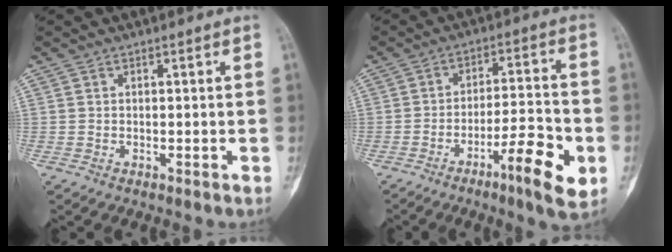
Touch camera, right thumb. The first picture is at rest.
{"total": 11.6, "force": [-4.9, 2.3, 10.2], "torque": [-0.155, 0.024, -0.078]}